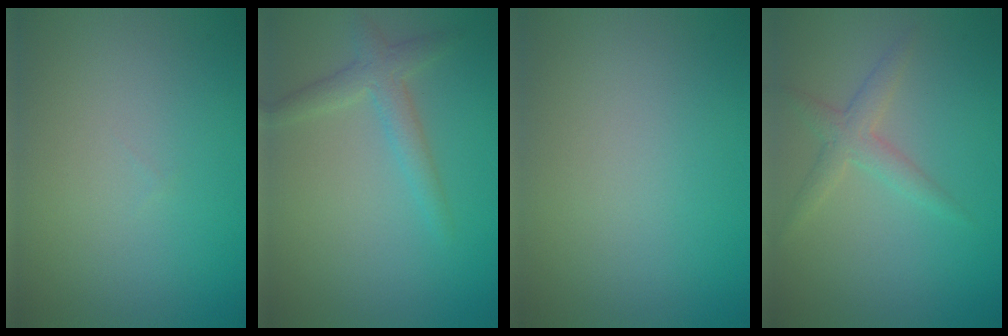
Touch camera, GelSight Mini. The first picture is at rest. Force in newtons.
{"total": 2.4, "press": 2.4, "slide": 0.1}
{"total": 0.0}
{"total": 2.2, "press": 2.2, "slide": 0.1}